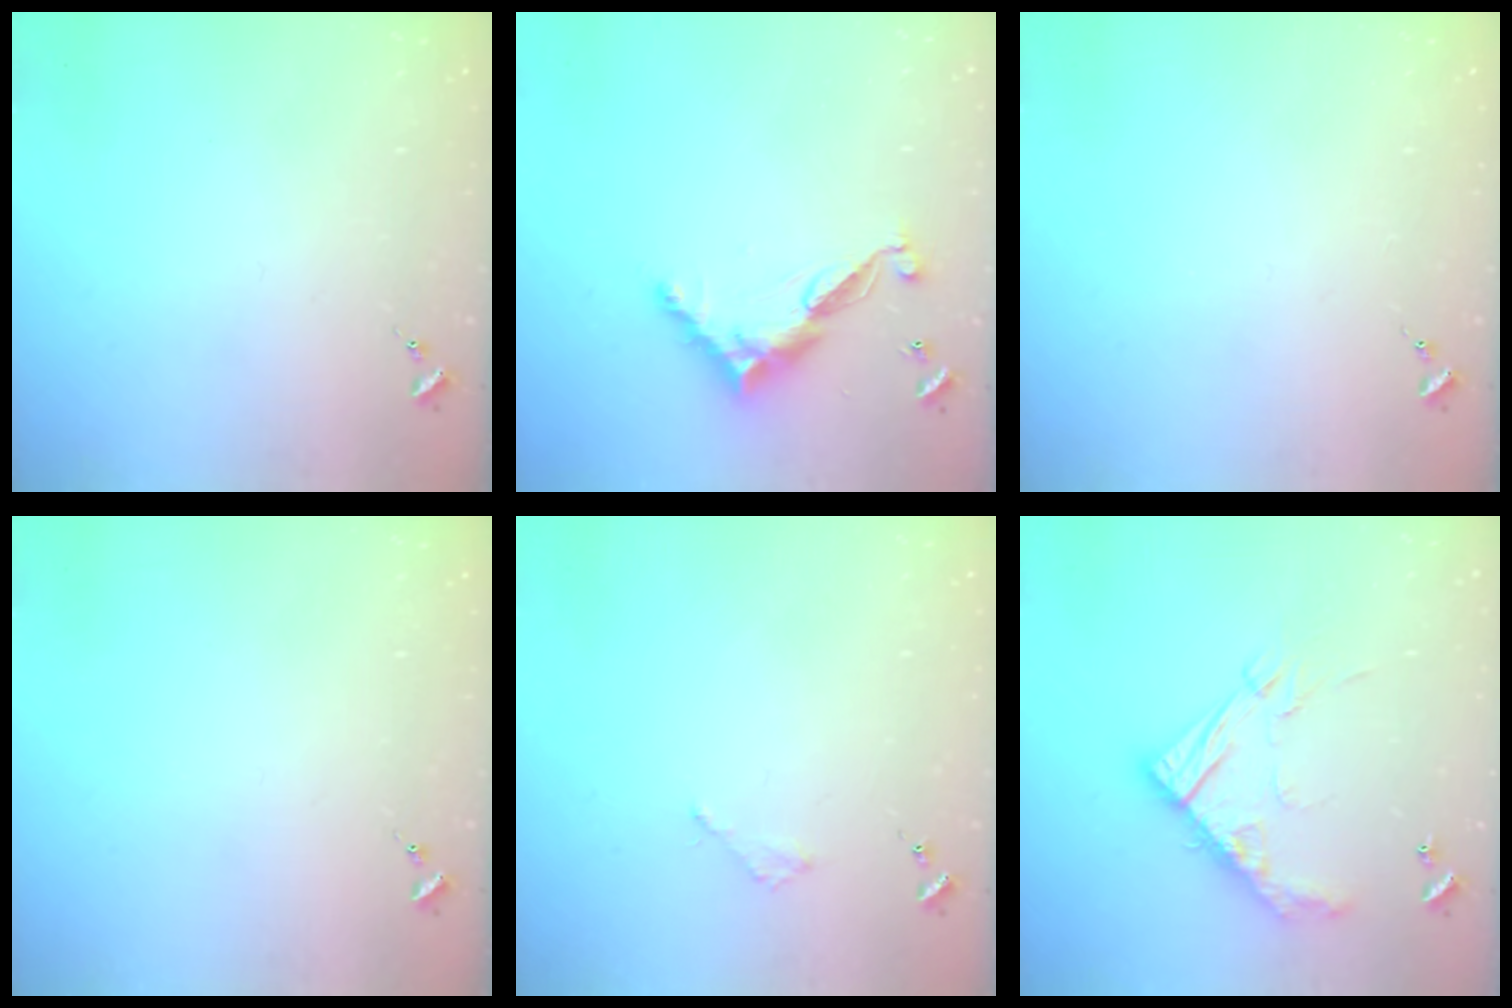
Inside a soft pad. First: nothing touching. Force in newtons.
{"total": 11.3, "press": 11.3, "slide": 0.3}
{"total": 0.0}
{"total": 0.0}
{"total": 2.0, "press": 2.0, "slide": 0.3}
{"total": 16.5, "press": 16.5, "slide": 1.5}